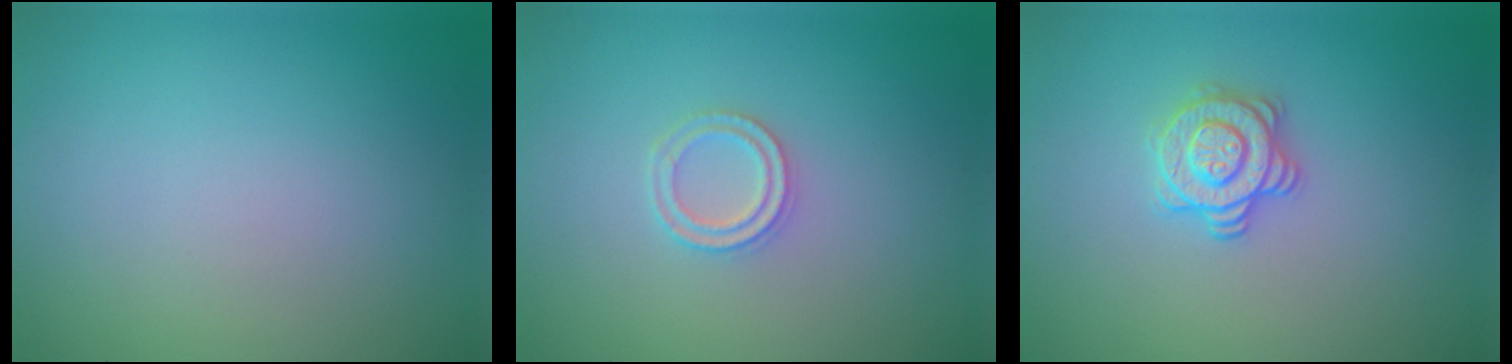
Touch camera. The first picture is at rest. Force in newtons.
{"total": 2.0, "press": 1.9, "slide": 0.4}
{"total": 2.8, "press": 2.7, "slide": 0.9}